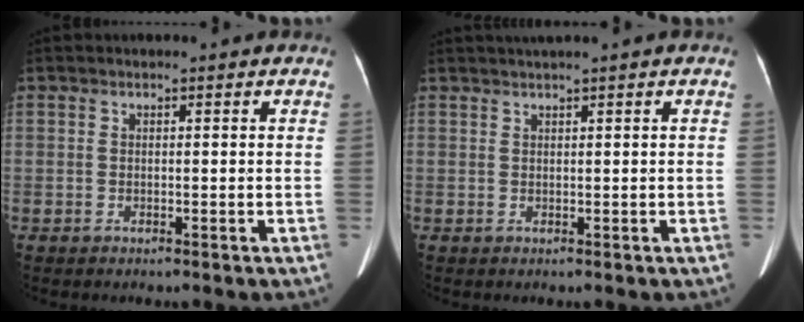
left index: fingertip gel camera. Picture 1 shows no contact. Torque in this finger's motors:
{"motor_torque": [0.46, -0.59, 0.01, 0.07]}